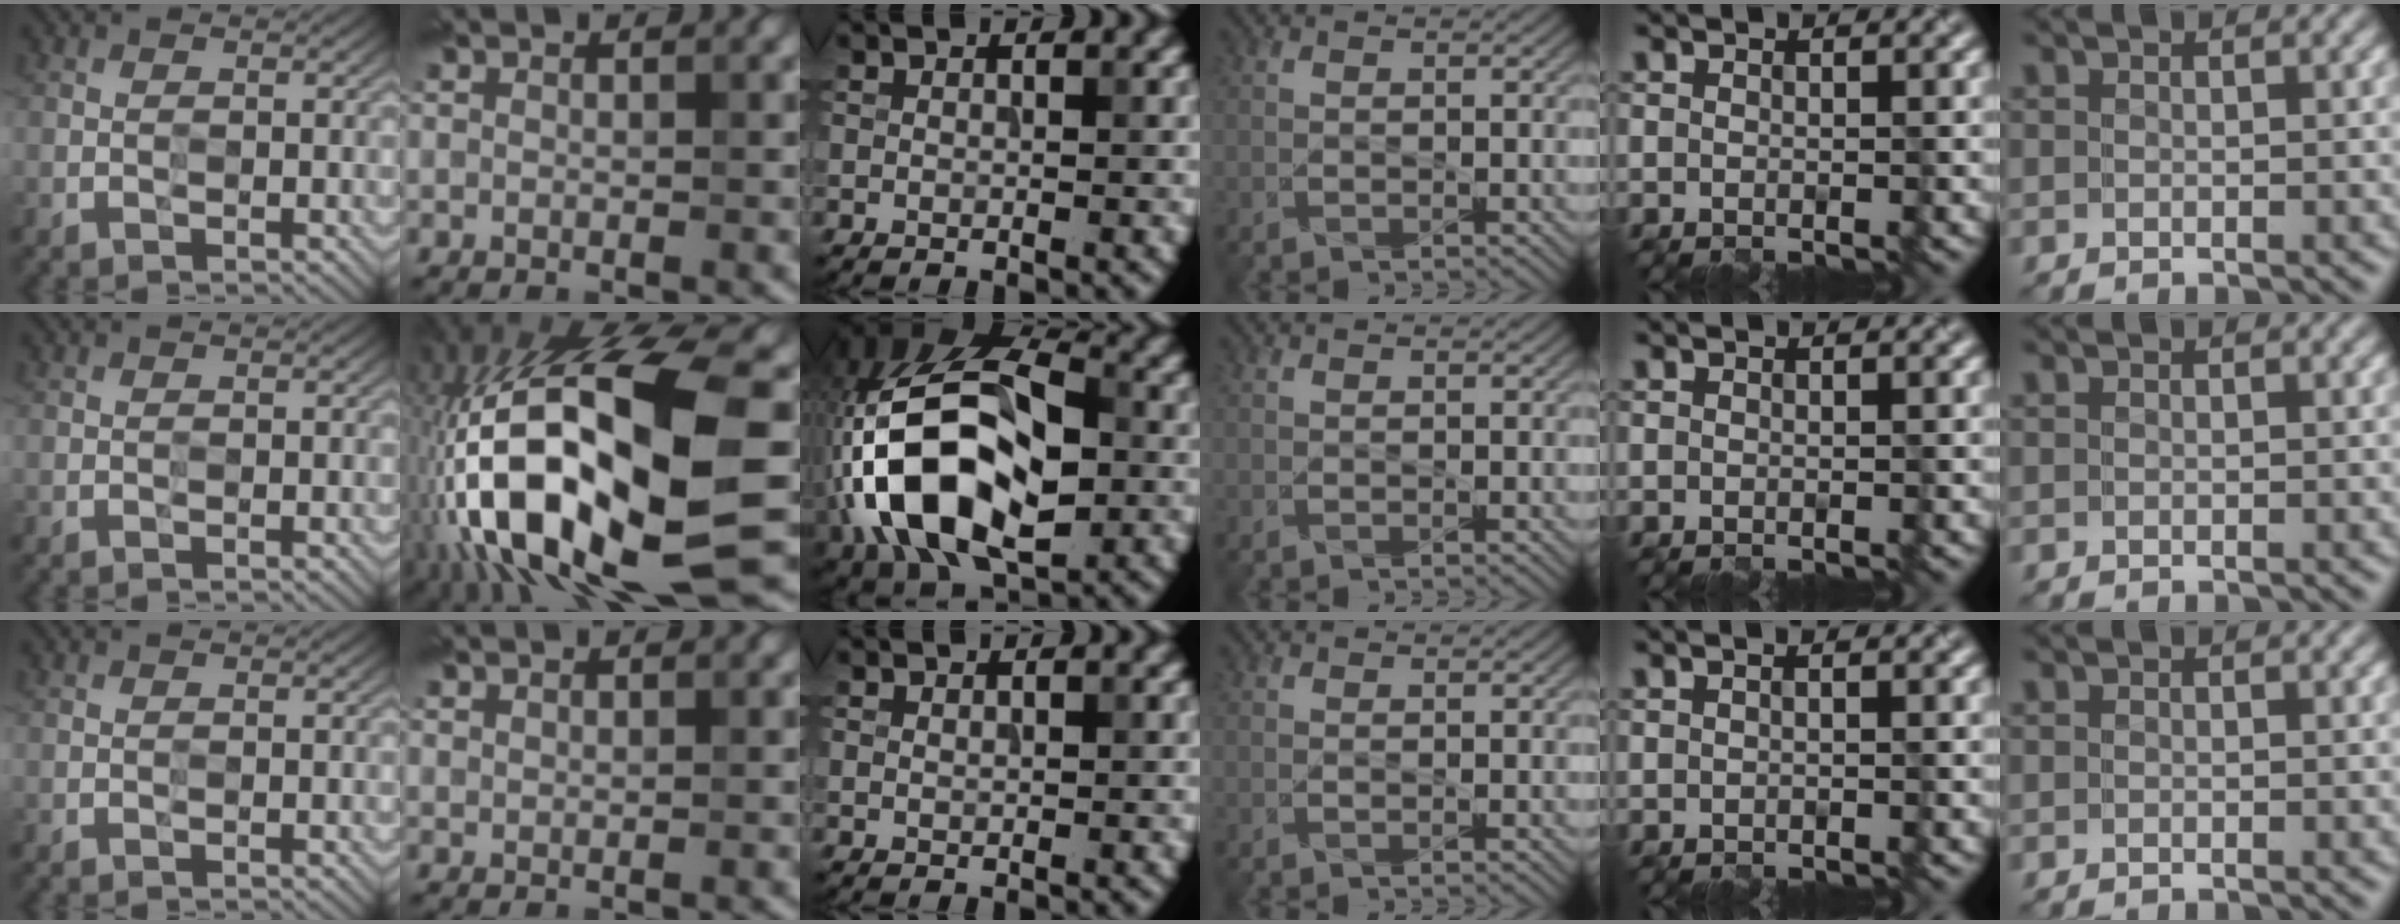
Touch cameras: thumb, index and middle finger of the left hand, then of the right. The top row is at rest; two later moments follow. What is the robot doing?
{"motion": "wipe", "object": "plastic plate"}